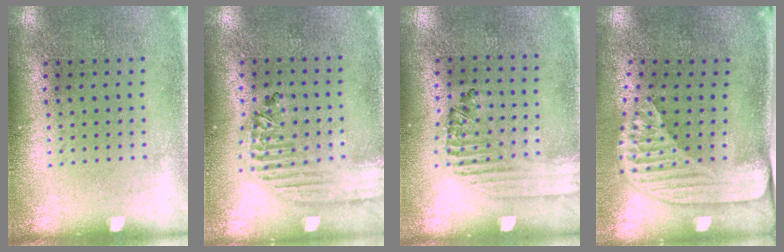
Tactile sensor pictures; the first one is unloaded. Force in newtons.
{"total": 1.8, "press": 1.7, "slide": 0.7}
{"total": 1.4, "press": 1.2, "slide": 0.7}
{"total": 2.3, "press": 1.8, "slide": 1.5}